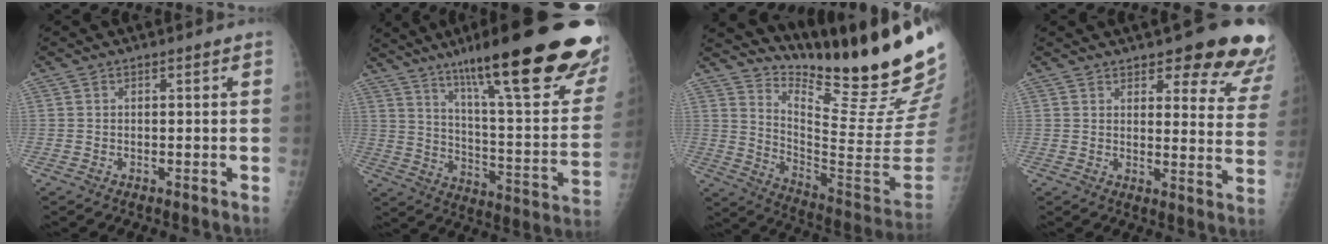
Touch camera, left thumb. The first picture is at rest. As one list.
[{"total": 33.3, "force": [21.2, 5.4, 25.0], "torque": [-0.286, -0.069, 0.314]}, {"total": 24.4, "force": [19.2, 1.8, 15.0], "torque": [-0.206, -0.165, 0.292]}, {"total": 16.3, "force": [11.9, 4.9, 10.1], "torque": [-0.079, -0.067, 0.134]}]